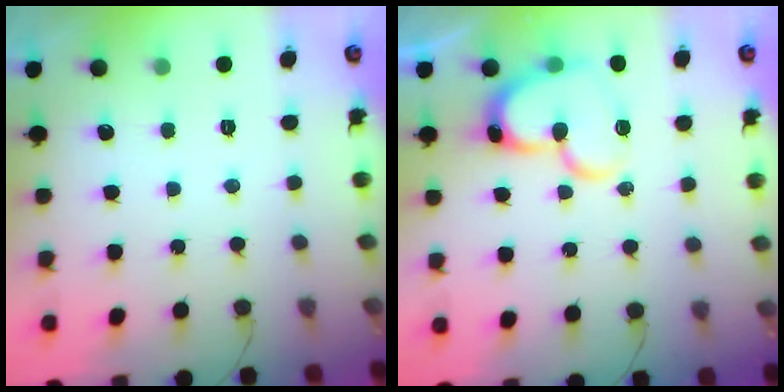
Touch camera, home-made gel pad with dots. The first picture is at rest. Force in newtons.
{"total": 15.0, "press": 14.8, "slide": 1.8}